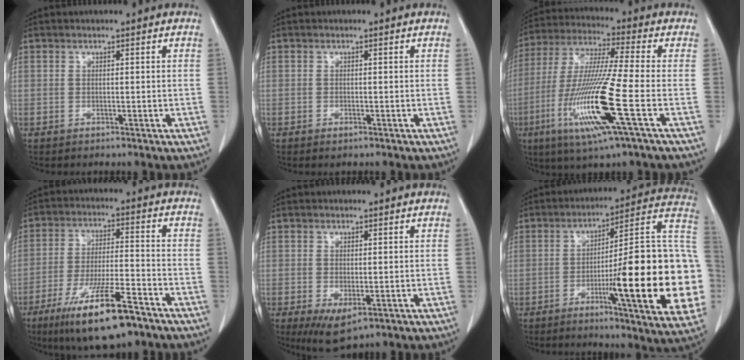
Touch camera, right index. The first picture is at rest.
{"total": 0.6, "force": [-0.4, 0.2, 0.4], "torque": [-0.007, -0.001, -0.001]}
{"total": 16.4, "force": [-5.4, -0.5, 15.5], "torque": [-0.323, -0.023, -0.107]}
{"total": 14.0, "force": [-8.9, 2.4, 10.6], "torque": [-0.199, -0.025, -0.151]}
{"total": 4.0, "force": [-1.7, 1.5, 3.2], "torque": [-0.052, -0.011, -0.015]}
{"total": 26.4, "force": [-5.0, 2.4, 25.9], "torque": [-0.270, 0.009, -0.075]}